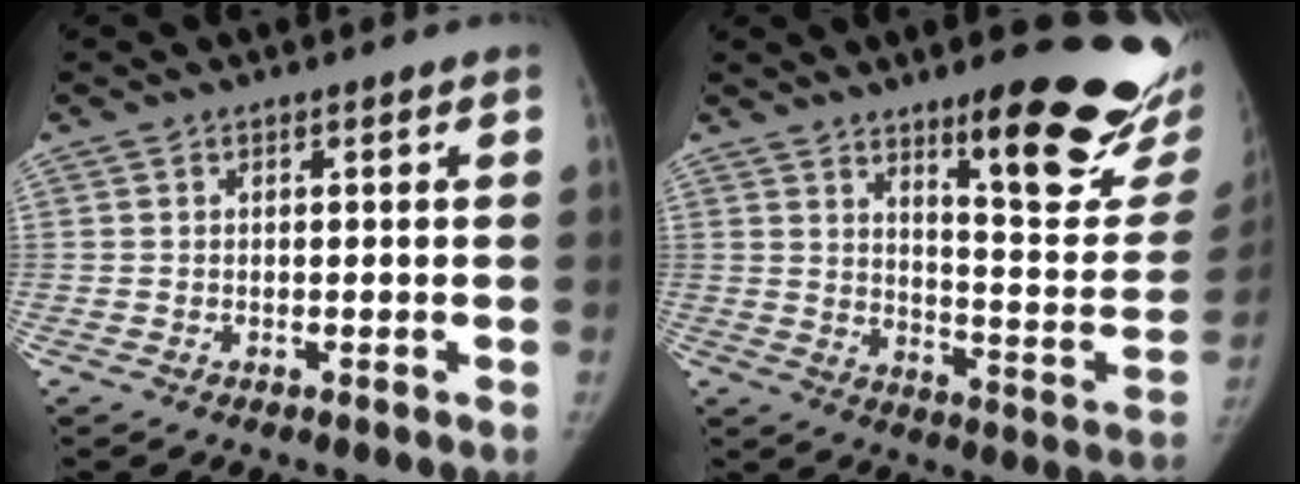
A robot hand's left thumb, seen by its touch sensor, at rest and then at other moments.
{"total": 22.1, "force": [14.2, 4.8, 16.2], "torque": [-0.174, -0.107, 0.205]}